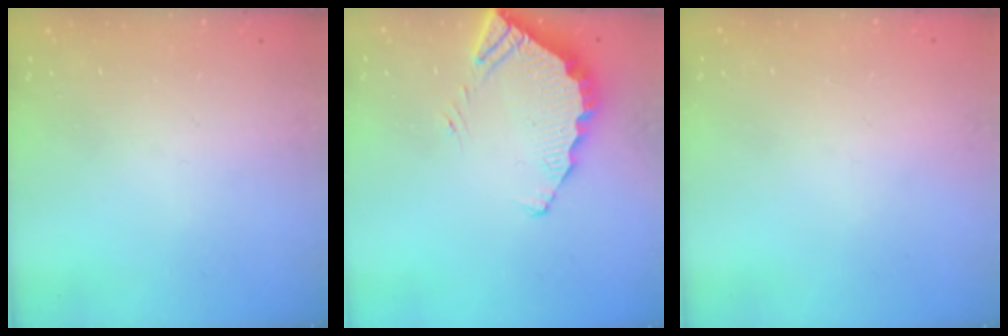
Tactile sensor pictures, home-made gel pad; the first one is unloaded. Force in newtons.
{"total": 4.0, "press": 3.9, "slide": 0.3}
{"total": 2.2, "press": 2.2, "slide": 0.1}